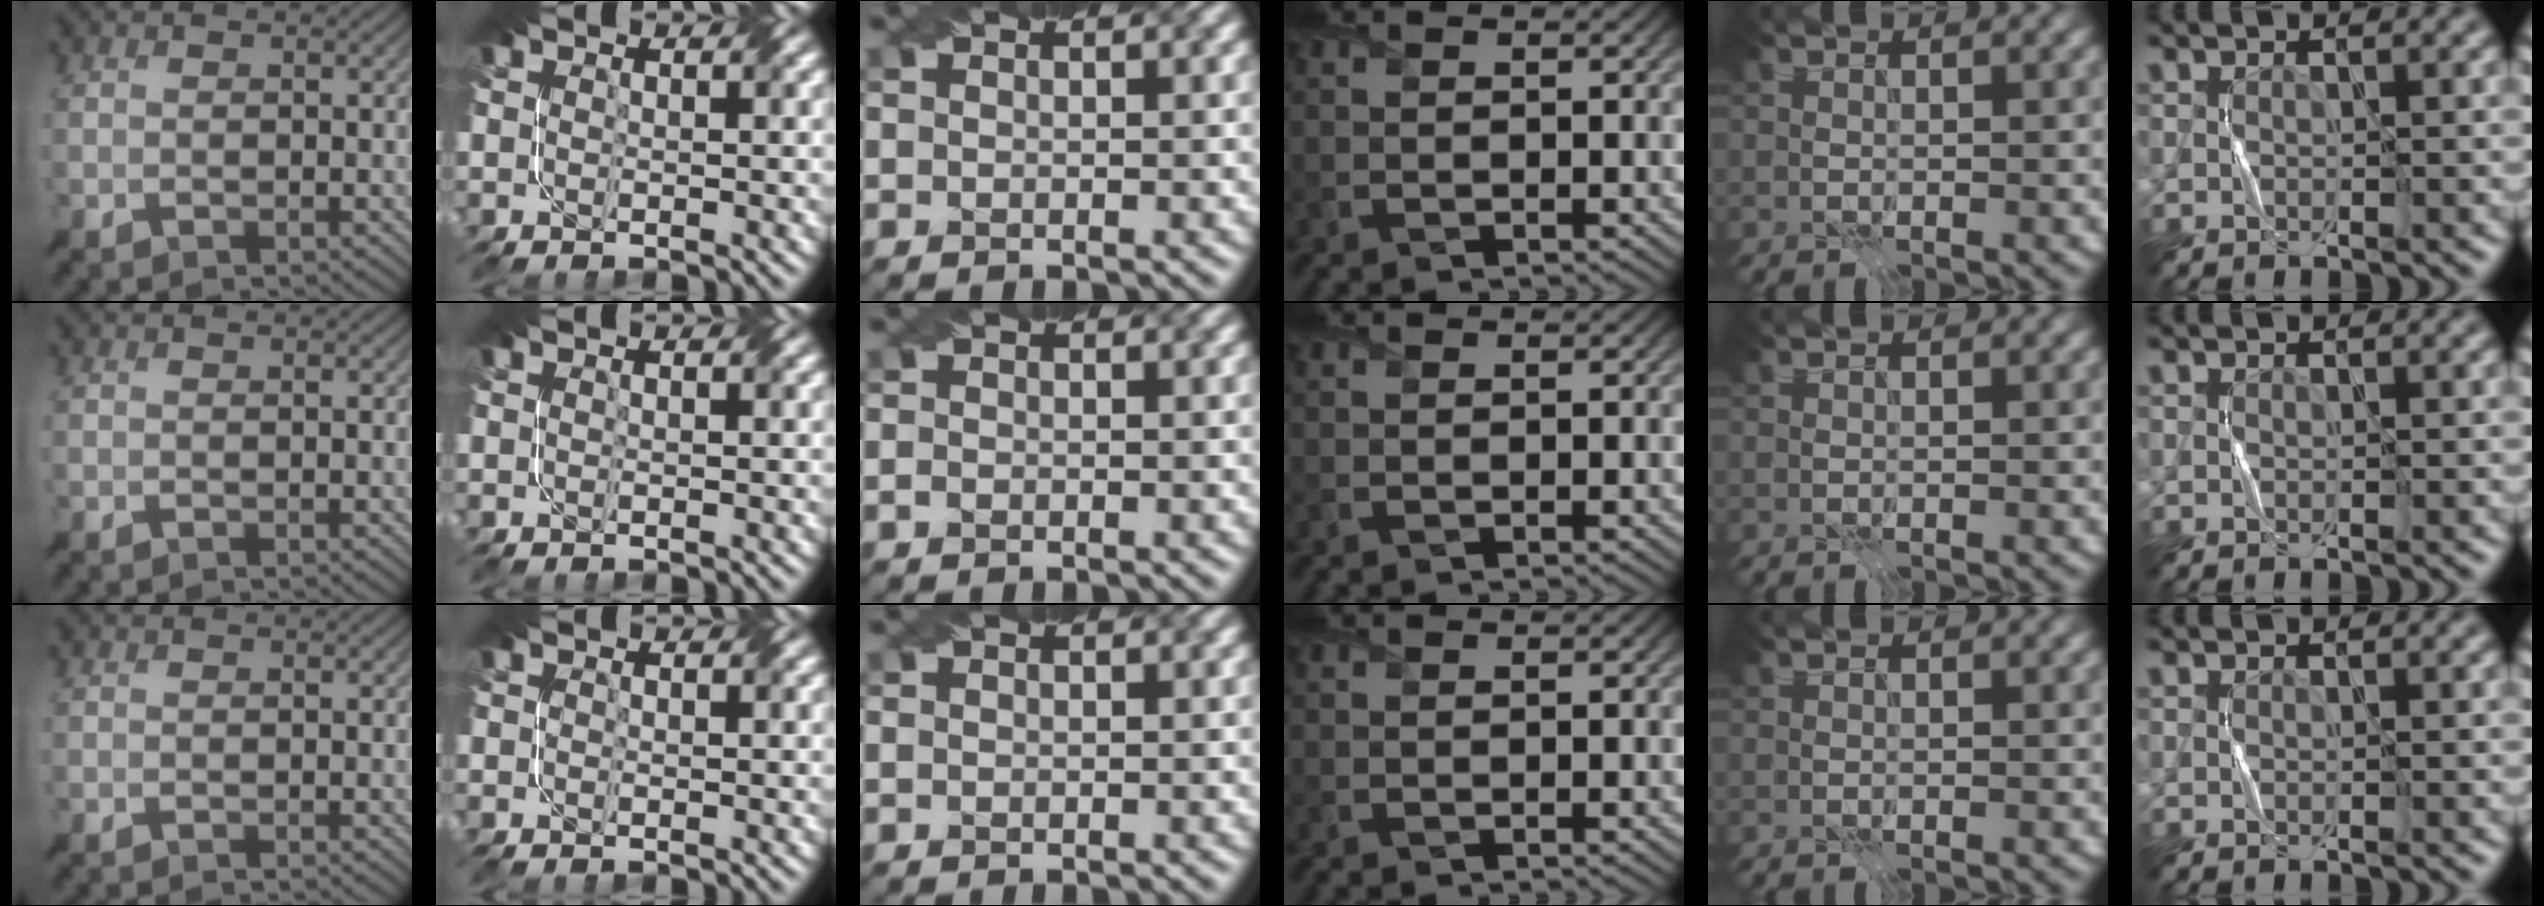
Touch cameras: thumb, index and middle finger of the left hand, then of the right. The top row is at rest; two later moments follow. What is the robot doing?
{"motion": "fold", "object": "coffee filter"}